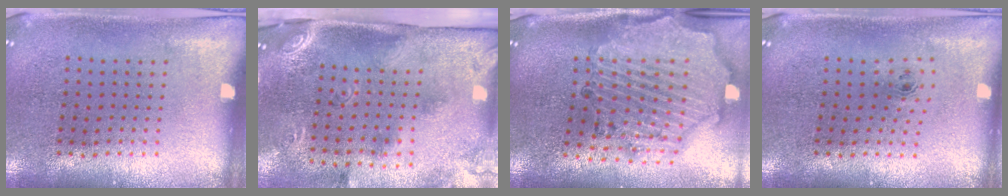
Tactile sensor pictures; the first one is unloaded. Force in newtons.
{"total": 2.8, "press": 1.7, "slide": 2.2}
{"total": 2.4, "press": 2.3, "slide": 0.7}
{"total": 0.8, "press": 0.3, "slide": 0.7}